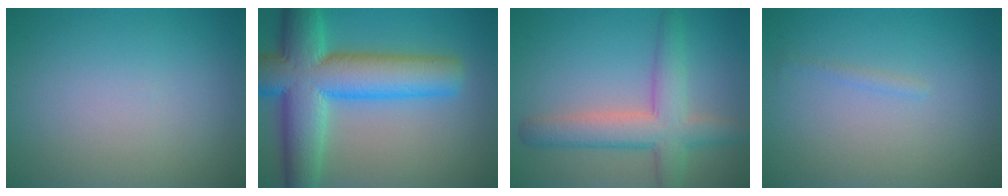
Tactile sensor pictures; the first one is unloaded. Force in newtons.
{"total": 11.9, "press": 11.9, "slide": 0.3}
{"total": 5.6, "press": 5.6, "slide": 0.2}
{"total": 0.6, "press": 0.6, "slide": 0.0}